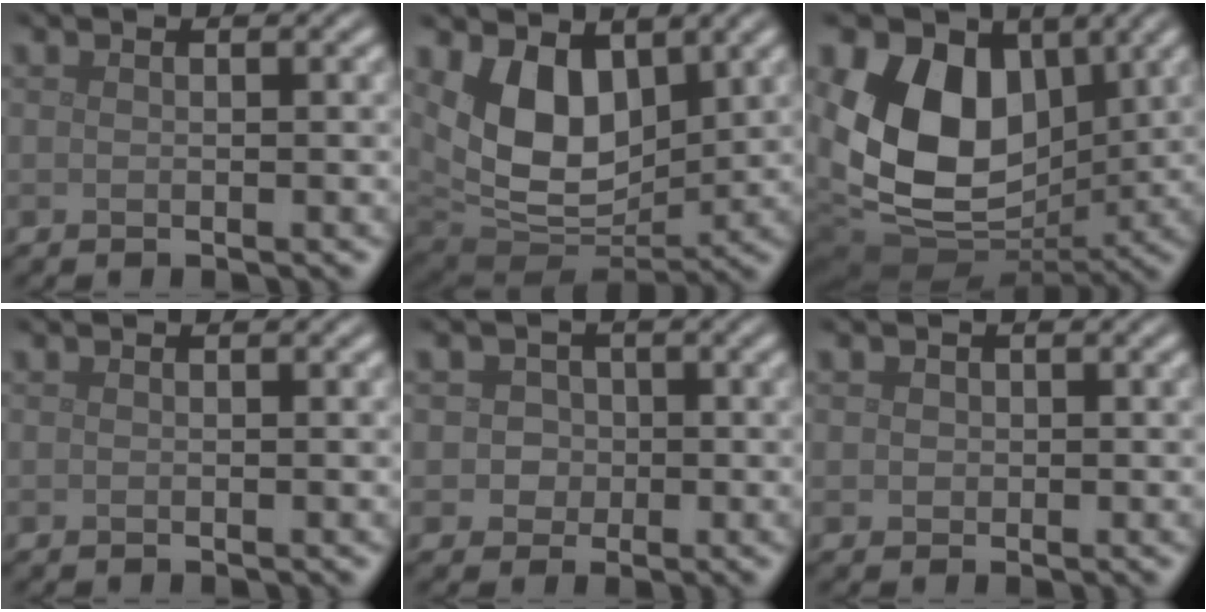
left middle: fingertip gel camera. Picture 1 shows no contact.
{"total": 7.8, "force": [2.6, 4.9, 5.5], "torque": [-0.109, -0.021, 0.043]}
{"total": 13.7, "force": [2.3, 9.9, 9.2], "torque": [-0.186, -0.002, 0.042]}
{"total": 0.0}
{"total": 2.6, "force": [0.4, 2.4, 0.9], "torque": [0.008, 0.010, -0.004]}
{"total": 0.7, "force": [0.2, 0.7, 0.1], "torque": [0.003, -0.002, 0.003]}